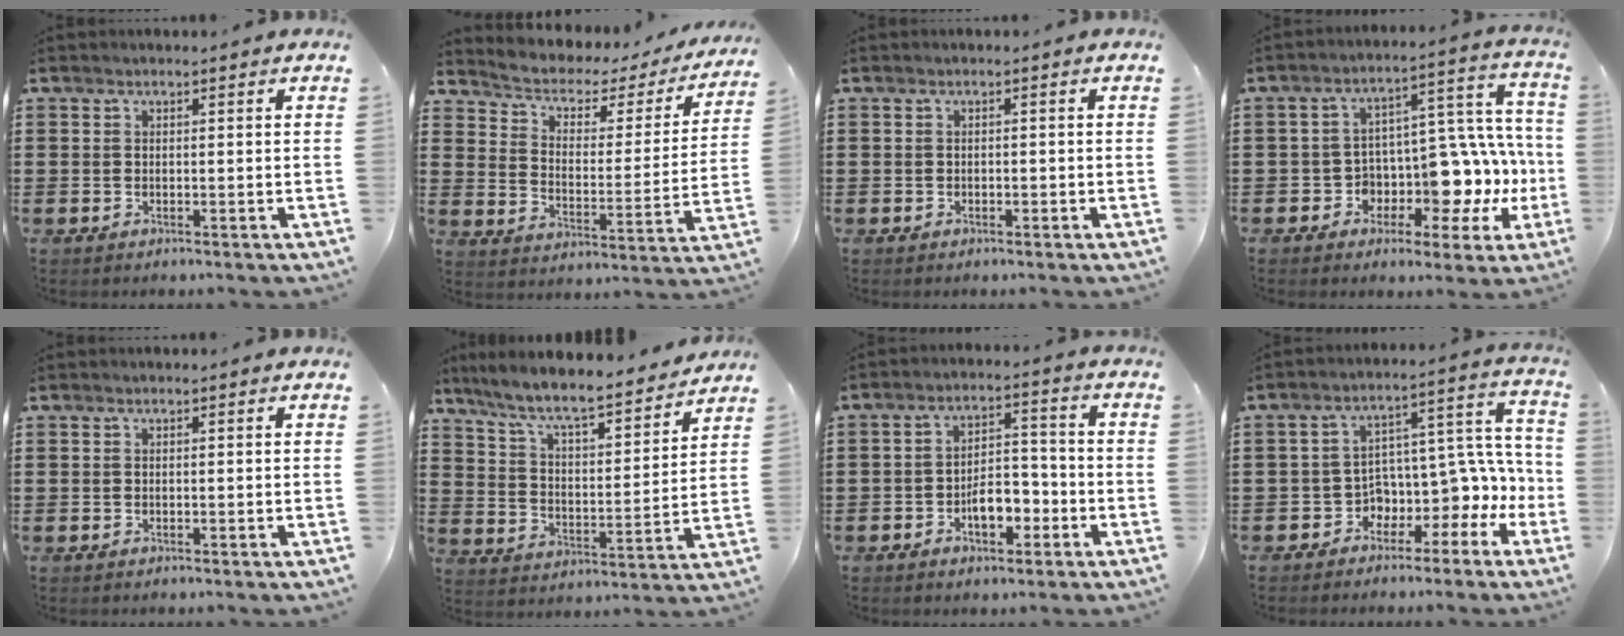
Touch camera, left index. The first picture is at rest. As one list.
[{"total": 3.1, "force": [2.1, 2.1, 1.0], "torque": [-0.040, -0.018, 0.025]}, {"total": 0.6, "force": [-0.5, 0.3, 0.2], "torque": [-0.008, -0.002, -0.010]}, {"total": 8.8, "force": [-1.3, 6.8, 5.5], "torque": [-0.089, -0.026, -0.016]}, {"total": 0.0}, {"total": 7.7, "force": [6.9, 0.4, 3.3], "torque": [-0.093, -0.048, 0.114]}, {"total": 5.6, "force": [-2.6, 2.9, 4.1], "torque": [-0.062, 0.008, -0.051]}, {"total": 5.1, "force": [-0.5, 4.0, 3.2], "torque": [-0.085, -0.032, -0.011]}]